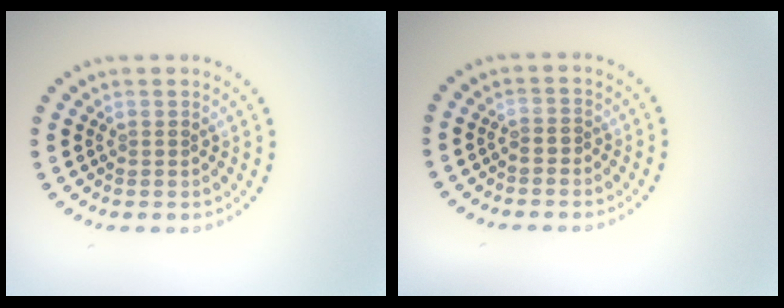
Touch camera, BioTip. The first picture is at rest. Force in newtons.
{"total": 0.6, "press": 0.4, "slide": 0.4}